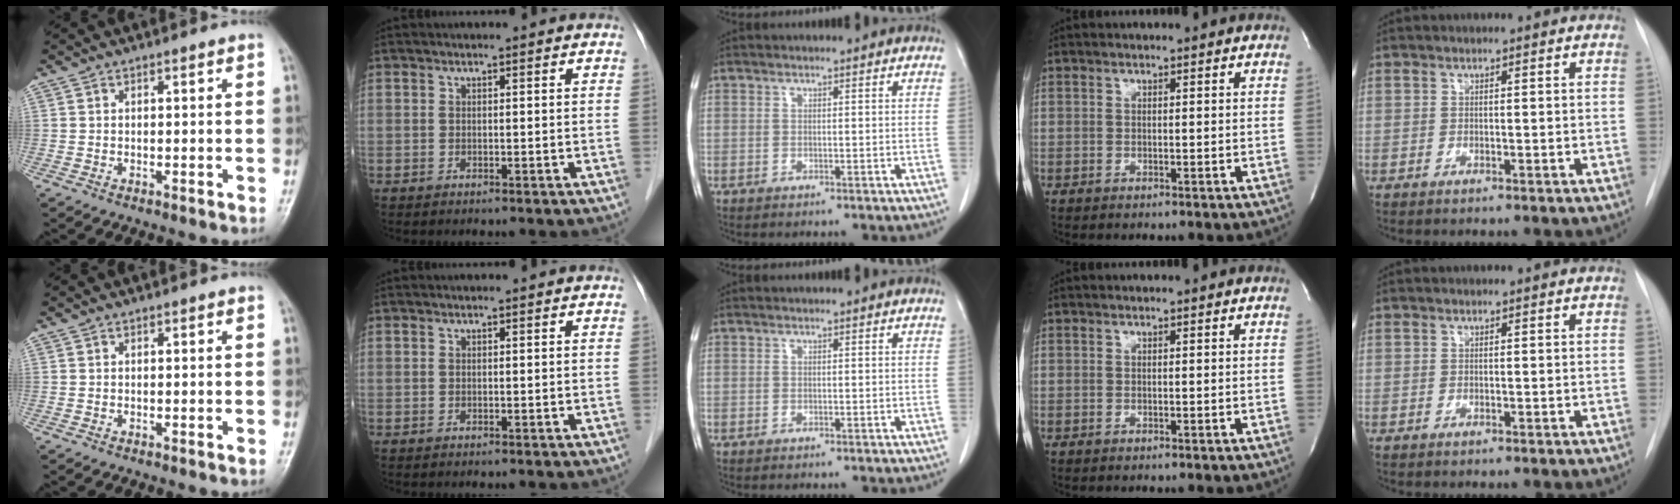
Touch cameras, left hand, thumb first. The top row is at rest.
{}